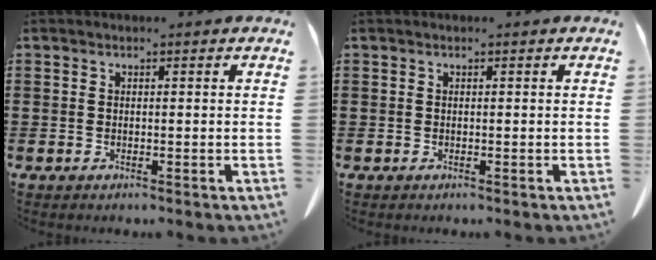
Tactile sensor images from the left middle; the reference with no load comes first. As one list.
[{"total": 0.0}]